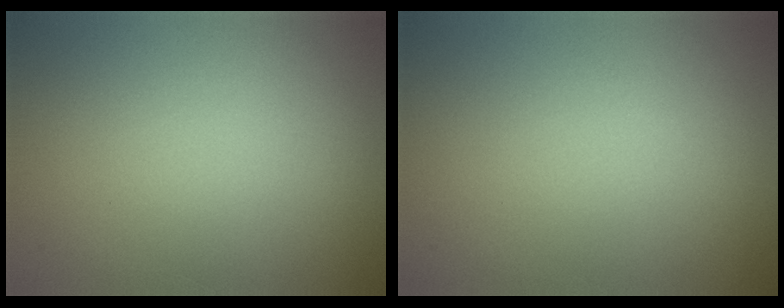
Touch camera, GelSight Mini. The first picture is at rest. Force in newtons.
{"total": 0.0}